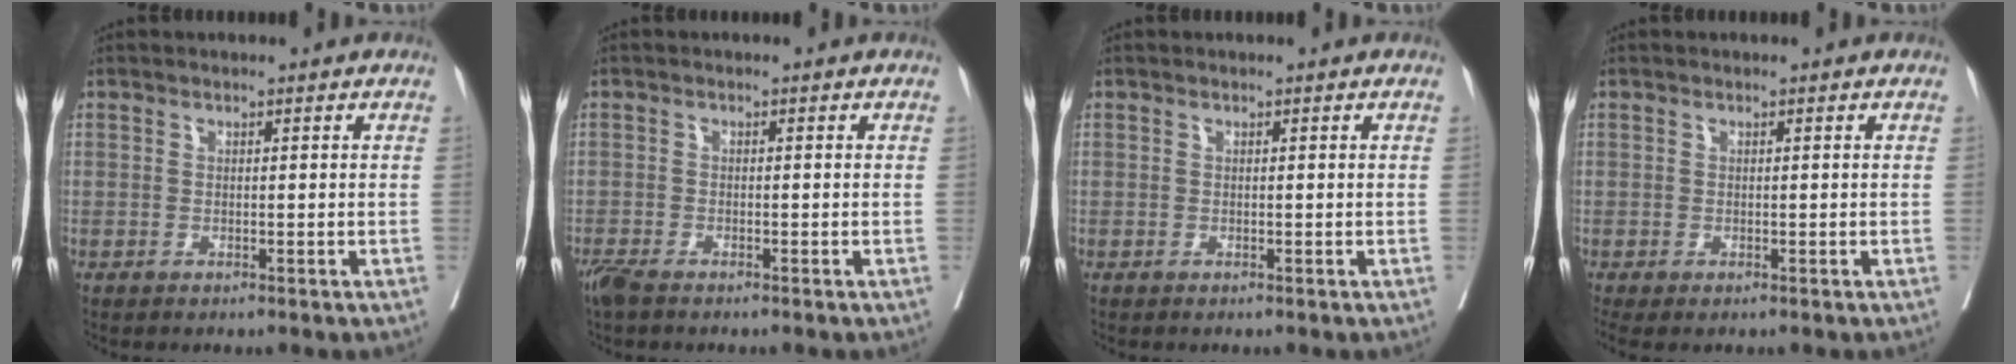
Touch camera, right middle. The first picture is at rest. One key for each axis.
{"total": 2.7, "fx": -2.2, "fy": 0.7, "fz": 1.5, "tx": -0.035, "ty": -0.009, "tz": -0.043}
{"total": 0.0}
{"total": 1.9, "fx": -1.4, "fy": 0.7, "fz": 1.2, "tx": -0.015, "ty": -0.009, "tz": -0.019}